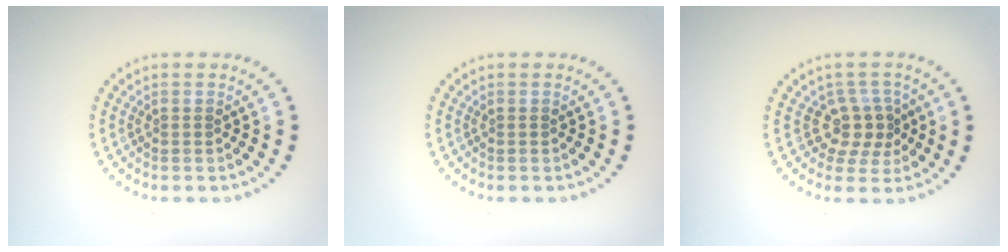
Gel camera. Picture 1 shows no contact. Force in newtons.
{"total": 0.0}
{"total": 2.8, "press": 2.2, "slide": 1.7}